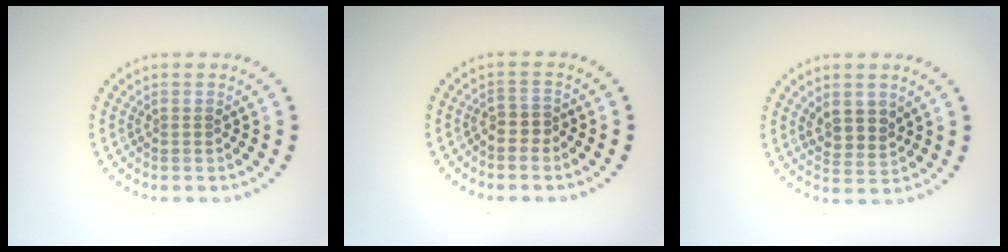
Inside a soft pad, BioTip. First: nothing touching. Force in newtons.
{"total": 1.4, "press": 1.1, "slide": 0.9}
{"total": 2.6, "press": 2.3, "slide": 1.2}